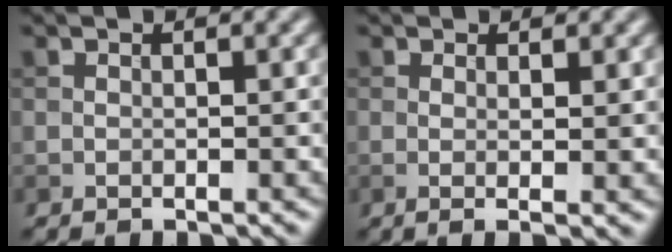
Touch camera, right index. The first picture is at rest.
{"total": 2.4, "force": [0.3, 0.5, 2.4], "torque": [-0.034, -0.004, 0.003]}